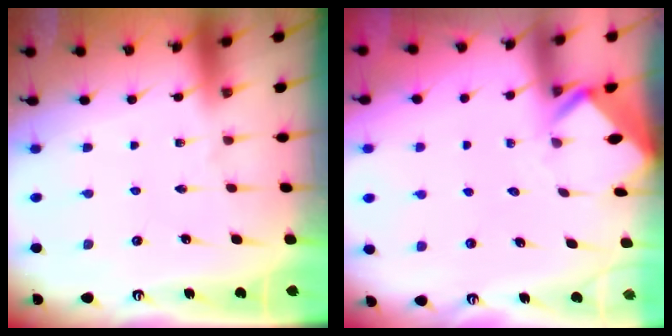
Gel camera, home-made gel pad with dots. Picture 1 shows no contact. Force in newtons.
{"total": 2.7, "press": 2.7, "slide": 0.1}